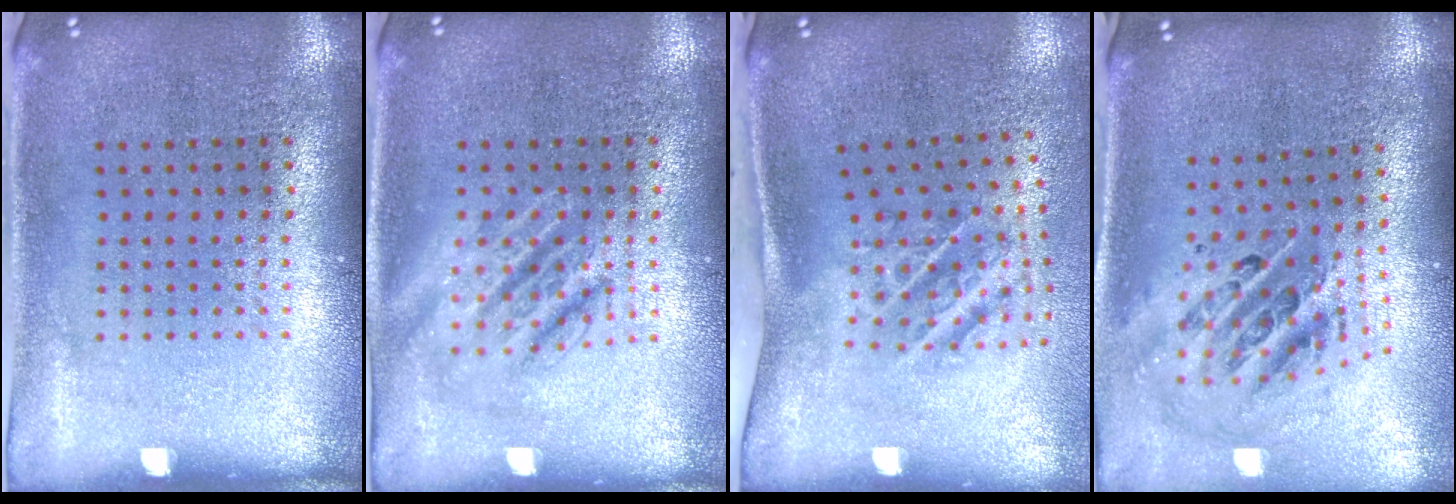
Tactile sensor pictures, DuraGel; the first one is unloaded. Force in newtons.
{"total": 1.7, "press": 1.7, "slide": 0.3}
{"total": 2.1, "press": 1.3, "slide": 1.6}
{"total": 1.7, "press": 1.4, "slide": 1.0}